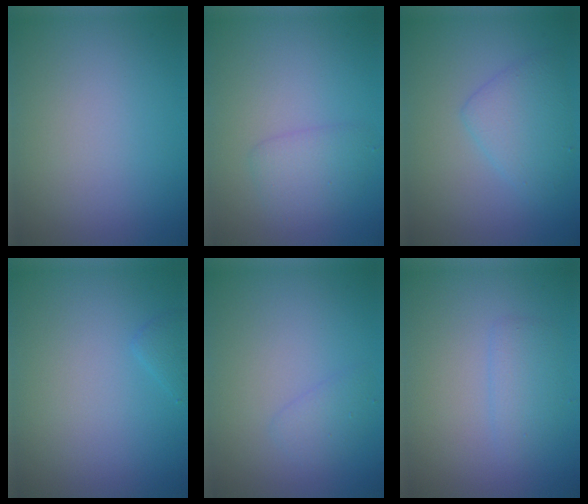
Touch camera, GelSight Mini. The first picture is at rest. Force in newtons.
{"total": 2.0, "press": 2.0, "slide": 0.1}
{"total": 1.9, "press": 1.9, "slide": 0.1}
{"total": 0.9, "press": 0.9, "slide": 0.1}
{"total": 1.3, "press": 1.3, "slide": 0.0}
{"total": 1.9, "press": 1.9, "slide": 0.1}